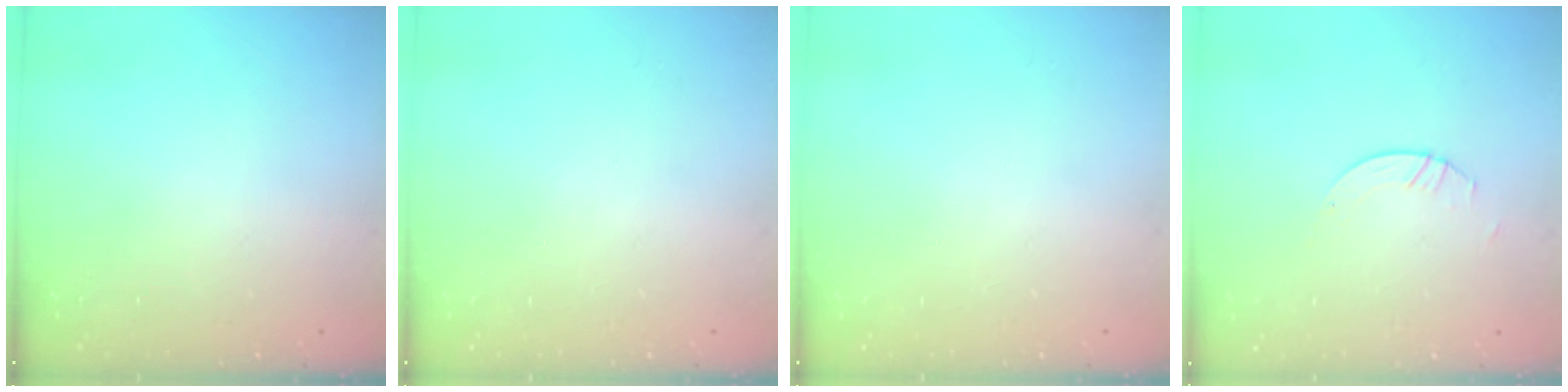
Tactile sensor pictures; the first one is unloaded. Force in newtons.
{"total": 0.0}
{"total": 0.0}
{"total": 1.1, "press": 1.1, "slide": 0.1}